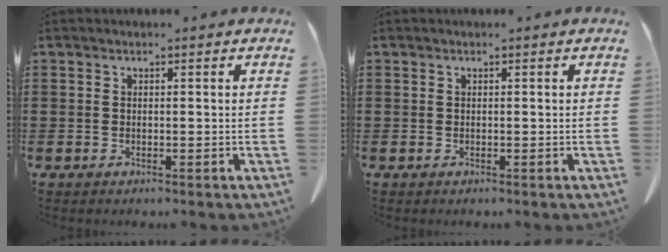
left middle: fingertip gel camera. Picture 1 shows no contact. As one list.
[{"total": 0.0}]